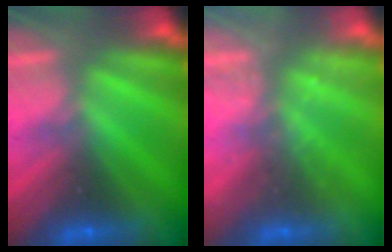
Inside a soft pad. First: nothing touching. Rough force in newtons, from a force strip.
{"total": 2.1}